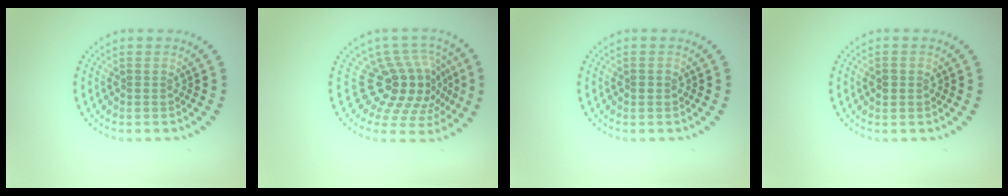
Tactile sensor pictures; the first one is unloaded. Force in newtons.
{"total": 5.3, "press": 3.9, "slide": 3.6}
{"total": 0.7, "press": 0.7, "slide": 0.1}
{"total": 1.4, "press": 1.4, "slide": 0.2}